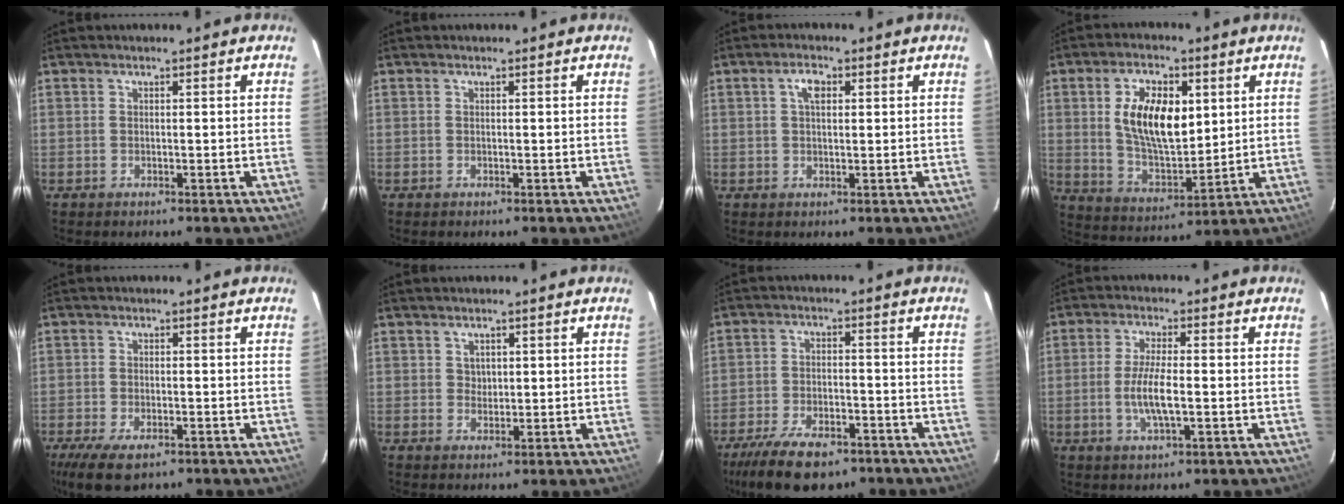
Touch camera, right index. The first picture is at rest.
{"total": 0.0}
{"total": 2.9, "force": [0.9, 1.5, 2.3], "torque": [-0.043, 0.010, 0.017]}
{"total": 13.6, "force": [3.4, 6.9, 11.2], "torque": [-0.204, 0.009, 0.074]}
{"total": 8.6, "force": [-5.4, 3.7, 5.6], "torque": [-0.134, -0.033, -0.093]}
{"total": 2.0, "force": [0.9, 1.7, 0.6], "torque": [-0.003, 0.005, 0.017]}
{"total": 15.0, "force": [-10.7, 6.4, 8.4], "torque": [-0.189, -0.024, -0.174]}
{"total": 6.4, "force": [-1.2, 1.6, 6.1], "torque": [-0.122, -0.006, -0.022]}